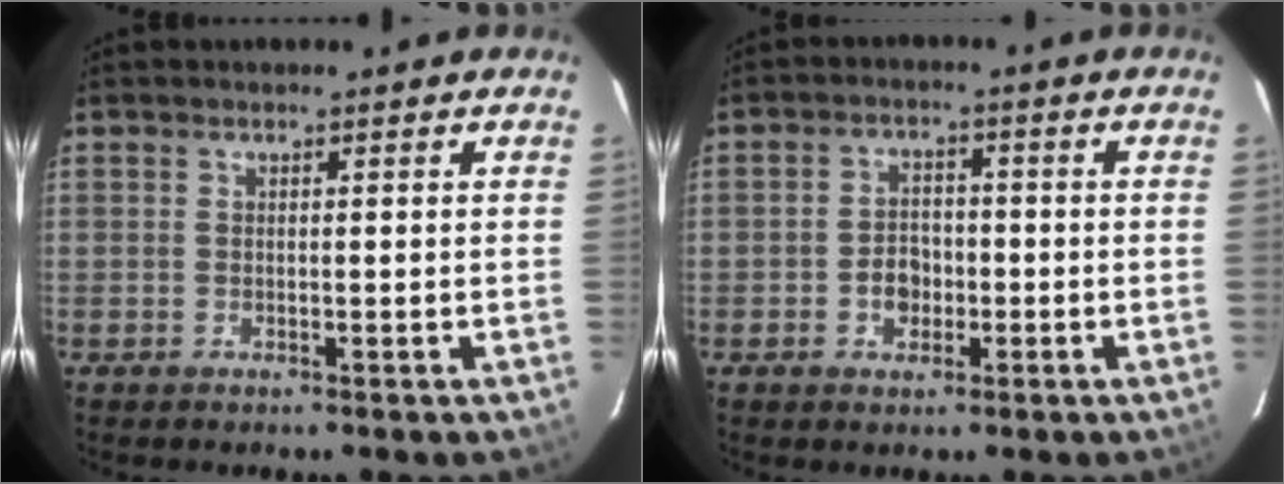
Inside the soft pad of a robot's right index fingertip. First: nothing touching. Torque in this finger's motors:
{"motor_torque": [0.65, 0.07, 0.09, 0.00]}